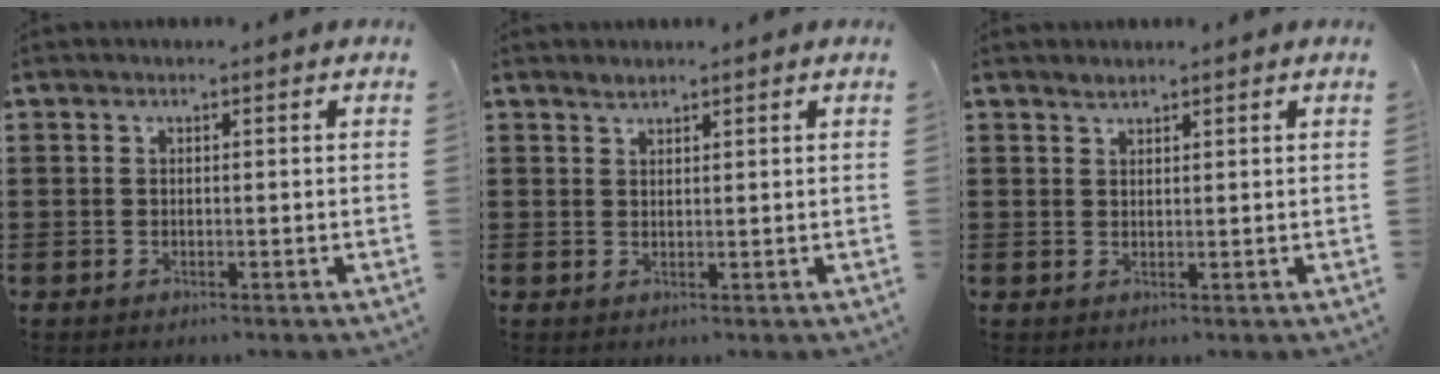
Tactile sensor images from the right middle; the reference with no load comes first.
{"total": 1.3, "force": [1.3, 0.2, 0.1], "torque": [-0.005, 0.000, 0.025]}
{"total": 1.2, "force": [1.2, 0.2, 0.1], "torque": [-0.004, 0.000, 0.023]}